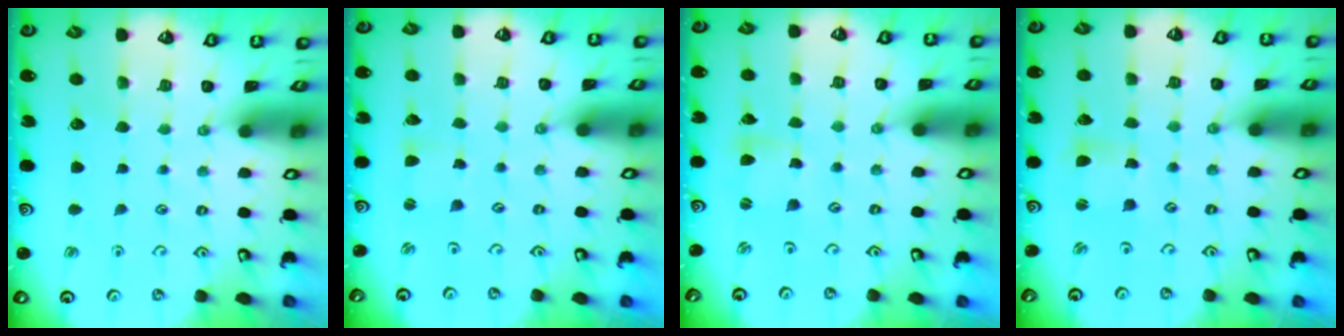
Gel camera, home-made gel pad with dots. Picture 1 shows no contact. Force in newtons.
{"total": 2.1, "press": 2.1, "slide": 0.3}
{"total": 1.1, "press": 1.1, "slide": 0.2}
{"total": 2.1, "press": 2.1, "slide": 0.4}